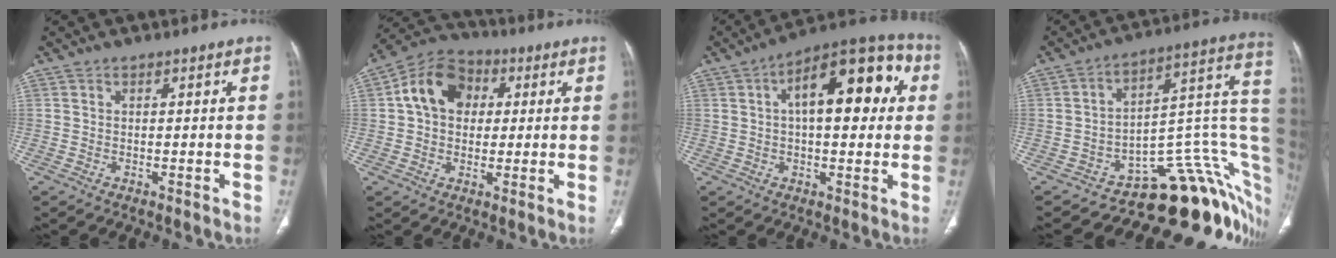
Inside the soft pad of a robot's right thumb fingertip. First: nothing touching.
{"total": 11.6, "force": [2.3, 9.0, 6.9], "torque": [-0.097, 0.019, 0.027]}
{"total": 18.2, "force": [4.1, 8.3, 15.6], "torque": [-0.188, 0.031, 0.050]}
{"total": 17.9, "force": [-9.2, 8.5, 12.8], "torque": [-0.054, 0.132, -0.117]}